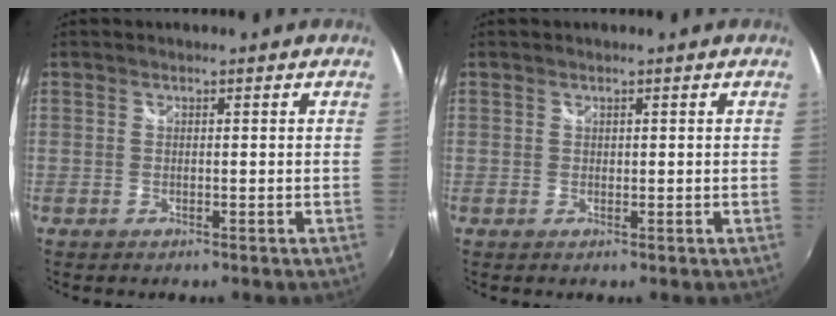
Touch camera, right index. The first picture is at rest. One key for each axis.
{"total": 0.0}